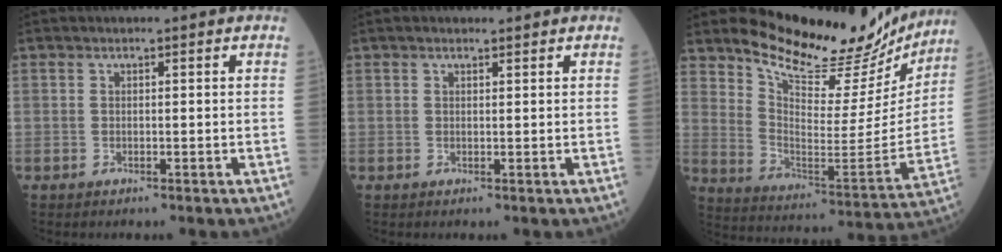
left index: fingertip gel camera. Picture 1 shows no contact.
{"total": 0.9, "force": [0.7, 0.4, 0.3], "torque": [-0.011, 0.005, 0.009]}
{"total": 21.2, "force": [19.2, 5.8, 6.7], "torque": [-0.099, -0.056, 0.265]}